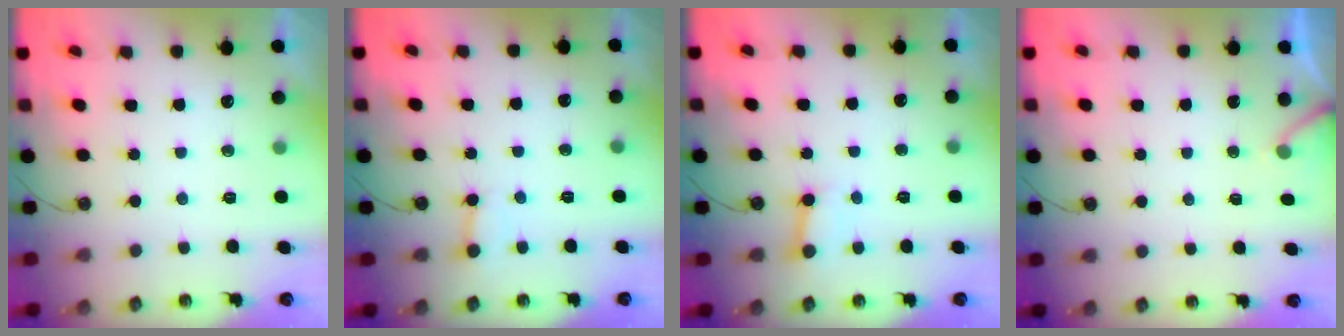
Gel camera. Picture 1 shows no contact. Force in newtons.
{"total": 4.6, "press": 4.5, "slide": 0.6}
{"total": 3.3, "press": 3.3, "slide": 0.2}
{"total": 3.0, "press": 3.0, "slide": 0.1}